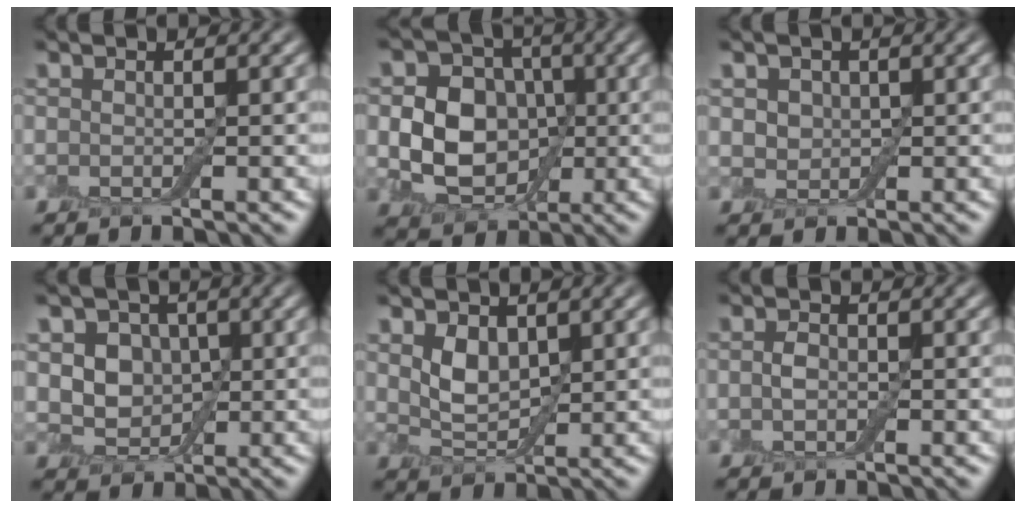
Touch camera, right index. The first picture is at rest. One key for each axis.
{"total": 7.9, "fx": -0.1, "fy": 6.6, "fz": 4.3, "tx": -0.061, "ty": 0.004, "tz": -0.010}
{"total": 2.2, "fx": 0.9, "fy": 1.7, "fz": 1.0, "tx": -0.024, "ty": 0.007, "tz": 0.009}
{"total": 4.5, "fx": 1.0, "fy": 3.7, "fz": 2.4, "tx": -0.030, "ty": 0.004, "tz": 0.001}
{"total": 2.6, "fx": 1.1, "fy": 1.6, "fz": 1.7, "tx": -0.037, "ty": -0.003, "tz": 0.027}
{"total": 1.0, "fx": 0.0, "fy": 0.6, "fz": 0.8, "tx": -0.019, "ty": 0.003, "tz": -0.003}